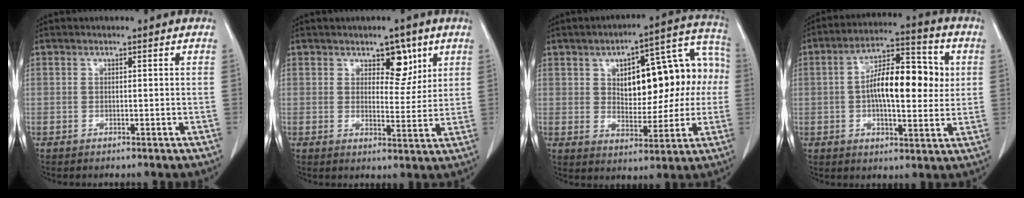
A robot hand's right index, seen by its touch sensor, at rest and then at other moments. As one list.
[{"total": 5.1, "force": [2.9, 2.7, 3.2], "torque": [-0.036, -0.001, 0.043]}, {"total": 17.3, "force": [2.0, 7.8, 15.4], "torque": [-0.206, 0.050, 0.039]}, {"total": 13.5, "force": [1.2, 5.0, 12.5], "torque": [-0.211, 0.026, 0.015]}]